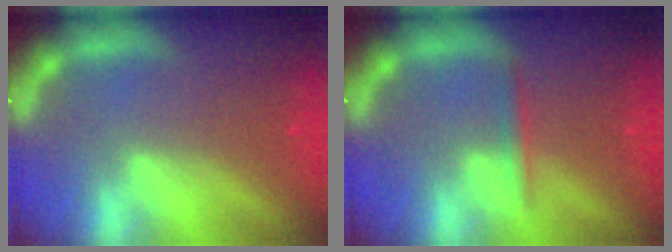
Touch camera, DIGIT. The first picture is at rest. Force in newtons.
{"total": 1.4}